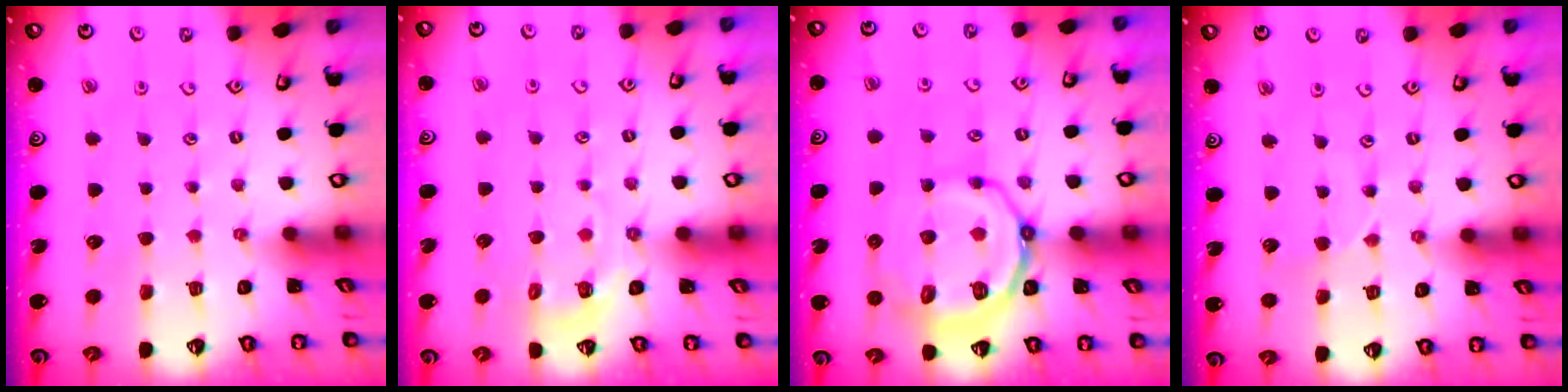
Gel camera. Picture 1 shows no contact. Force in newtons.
{"total": 3.8, "press": 3.4, "slide": 1.6}
{"total": 13.3, "press": 13.0, "slide": 2.9}
{"total": 2.0, "press": 2.0, "slide": 0.2}